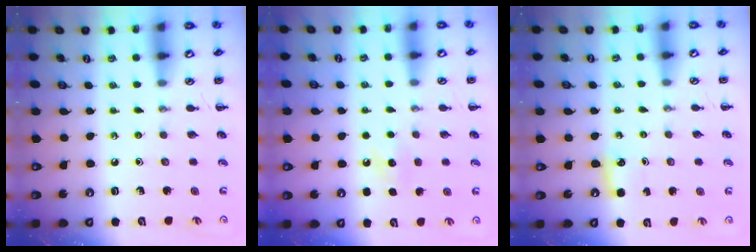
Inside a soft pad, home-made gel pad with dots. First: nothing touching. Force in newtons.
{"total": 5.7, "press": 5.6, "slide": 1.3}
{"total": 3.1, "press": 2.9, "slide": 1.1}